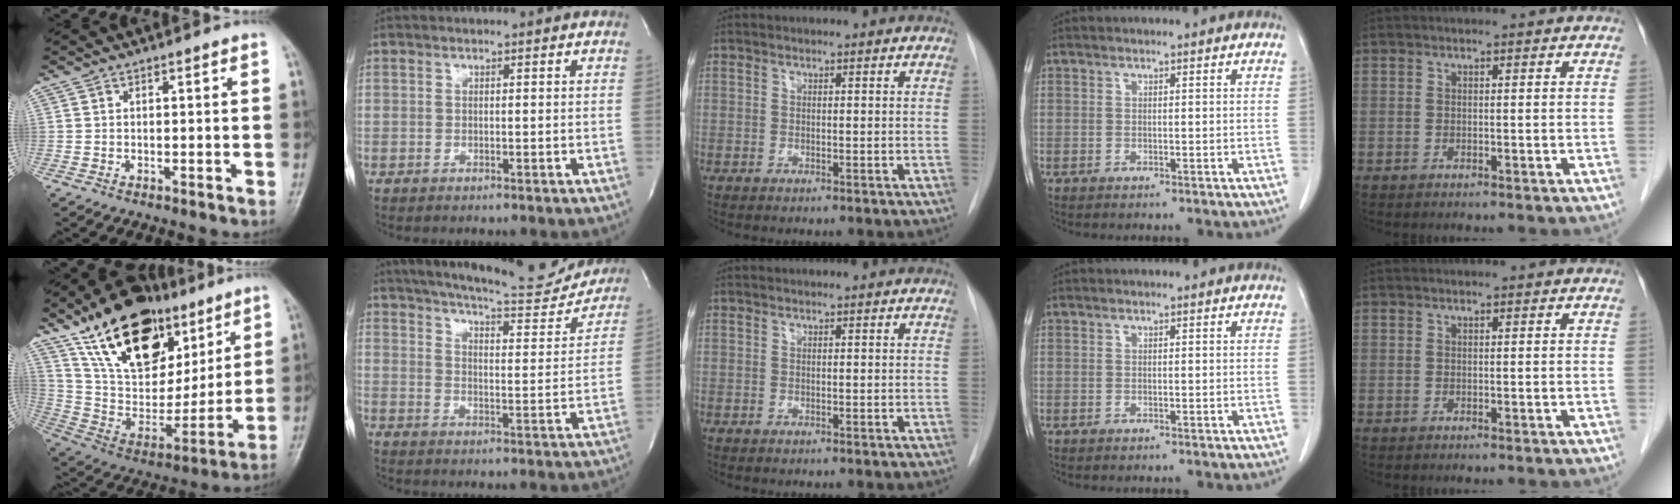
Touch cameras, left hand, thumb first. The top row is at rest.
{"thumb": {"total": 27.2, "force": [15.1, 15.5, 16.6], "torque": [-0.248, -0.028, 0.271]}, "index": {"total": 18.3, "force": [16.8, 2.8, 6.7], "torque": [-0.101, -0.025, 0.220]}}